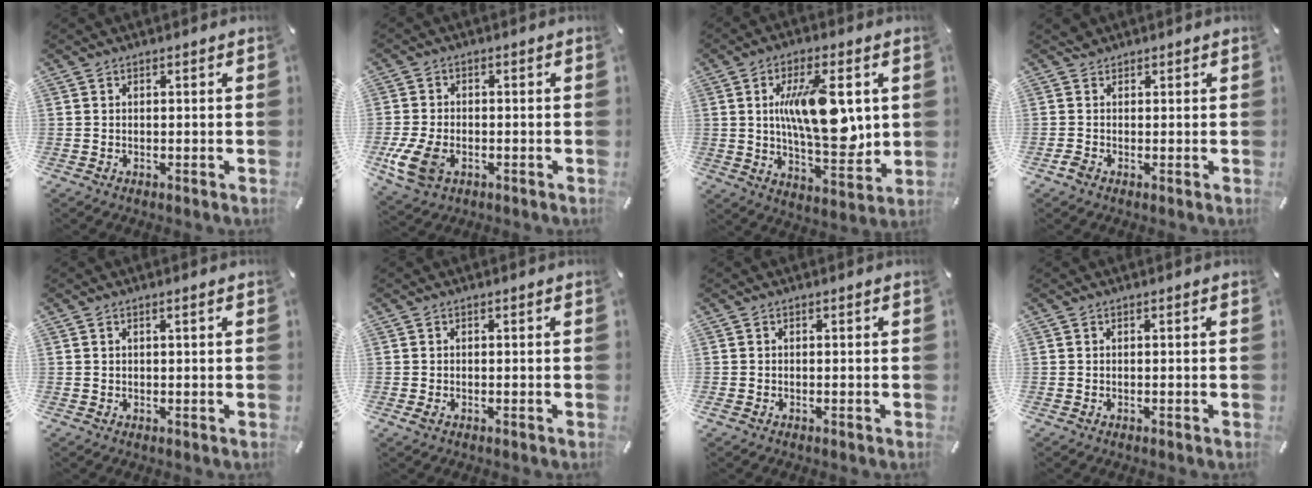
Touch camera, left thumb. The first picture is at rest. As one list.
[{"total": 9.2, "force": [-2.6, 6.6, 5.9], "torque": [-0.136, -0.002, -0.046]}, {"total": 16.2, "force": [3.3, 6.6, 14.5], "torque": [-0.267, -0.015, 0.046]}, {"total": 2.1, "force": [0.6, 2.0, 0.2], "torque": [-0.003, 0.005, 0.012]}, {"total": 0.9, "force": [0.4, 0.0, 0.8], "torque": [-0.014, 0.000, 0.007]}, {"total": 0.6, "force": [0.0, 0.5, 0.3], "torque": [-0.006, 0.003, 0.000]}, {"total": 0.0}, {"total": 0.0}]